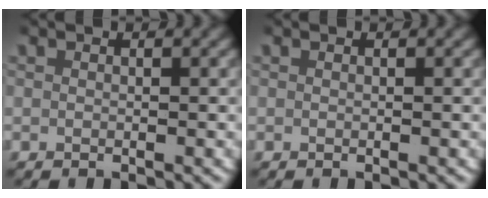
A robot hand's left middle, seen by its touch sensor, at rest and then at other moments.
{"total": 0.0}